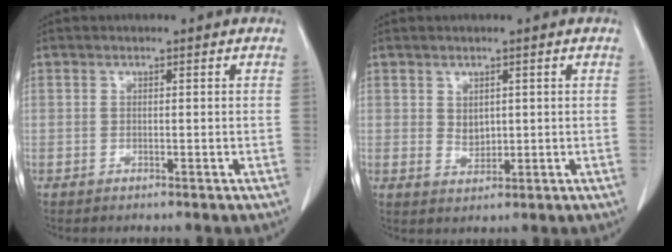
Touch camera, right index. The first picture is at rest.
{"total": 2.3, "force": [0.8, 1.7, 1.3], "torque": [-0.023, -0.003, 0.022]}